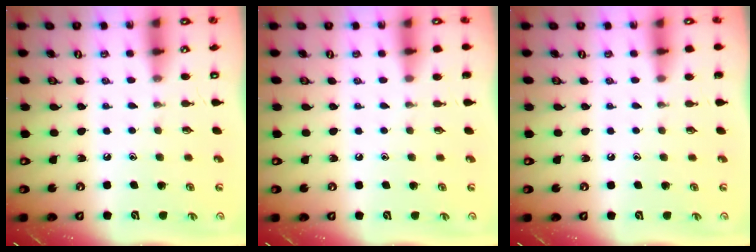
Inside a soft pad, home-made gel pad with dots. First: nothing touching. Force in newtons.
{"total": 0.0}
{"total": 0.0}